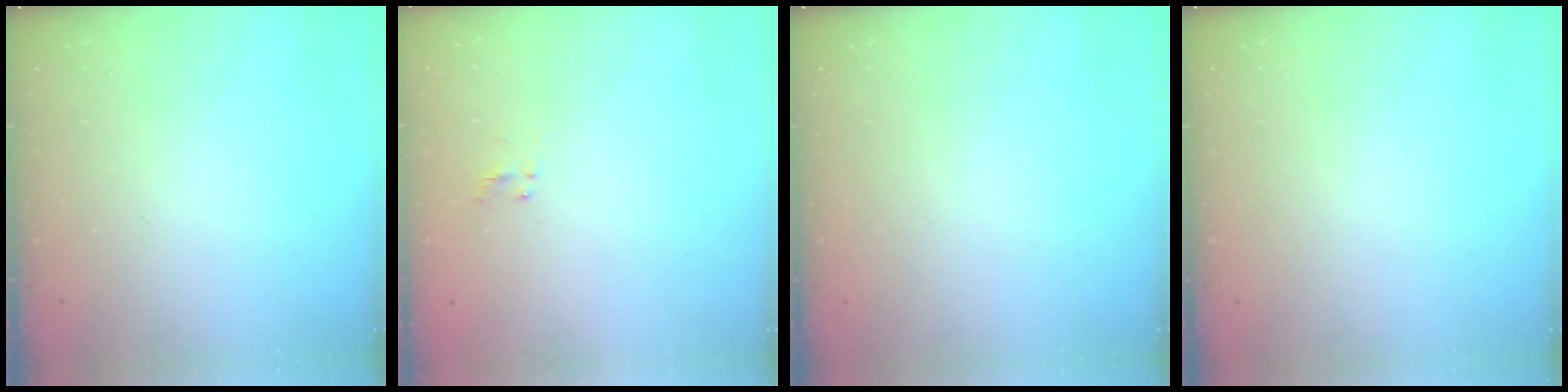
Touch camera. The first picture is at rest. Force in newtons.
{"total": 1.3, "press": 1.2, "slide": 0.6}
{"total": 0.0}
{"total": 0.0}